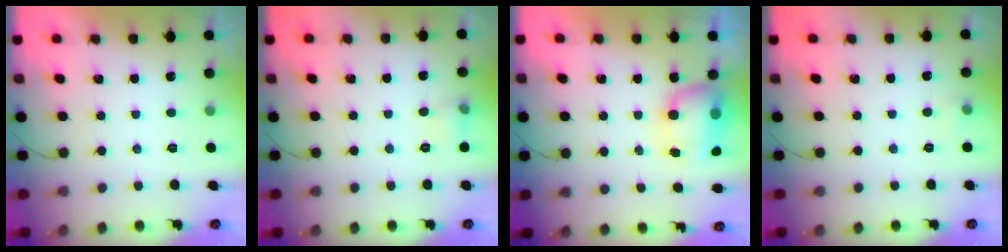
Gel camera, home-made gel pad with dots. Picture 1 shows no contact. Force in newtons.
{"total": 6.5, "press": 6.3, "slide": 1.6}
{"total": 8.8, "press": 8.6, "slide": 1.9}
{"total": 3.3, "press": 3.1, "slide": 1.2}